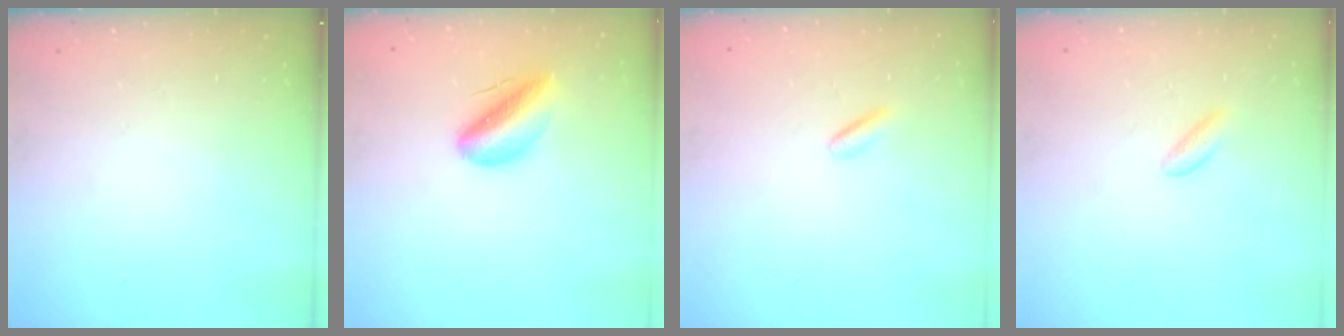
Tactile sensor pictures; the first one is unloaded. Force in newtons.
{"total": 10.3, "press": 9.8, "slide": 3.0}
{"total": 2.5, "press": 2.4, "slide": 0.7}
{"total": 2.4, "press": 2.3, "slide": 0.7}